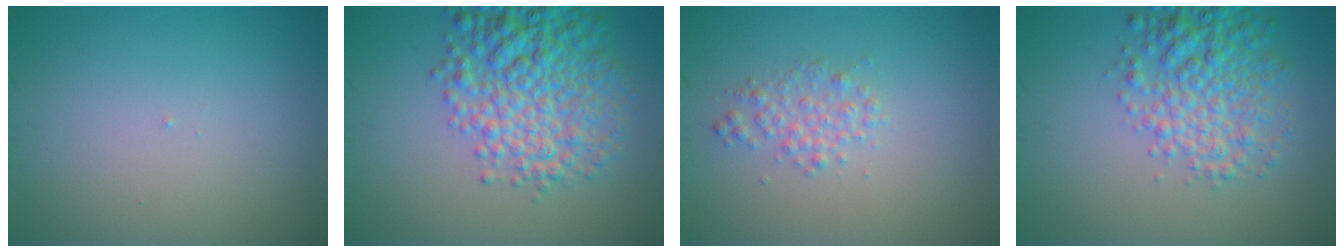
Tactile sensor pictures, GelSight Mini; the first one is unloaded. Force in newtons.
{"total": 7.5, "press": 7.5, "slide": 0.2}
{"total": 1.9, "press": 1.9, "slide": 0.0}
{"total": 5.5, "press": 5.5, "slide": 0.2}